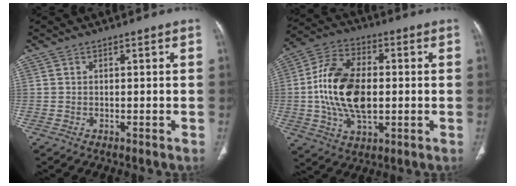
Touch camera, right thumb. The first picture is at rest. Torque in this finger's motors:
{"motor_torque": [2.62, 2.36, 1.91, -0.86, 0.23]}